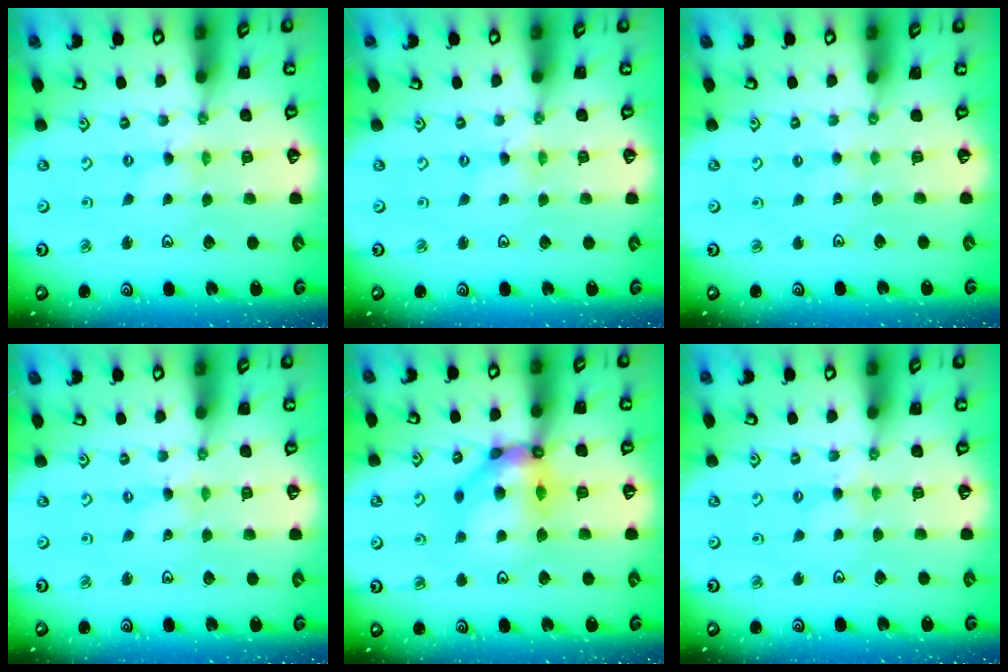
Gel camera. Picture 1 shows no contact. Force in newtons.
{"total": 1.7, "press": 1.7, "slide": 0.2}
{"total": 1.4, "press": 1.4, "slide": 0.3}
{"total": 0.0}
{"total": 12.7, "press": 12.5, "slide": 2.0}
{"total": 2.4, "press": 2.4, "slide": 0.4}